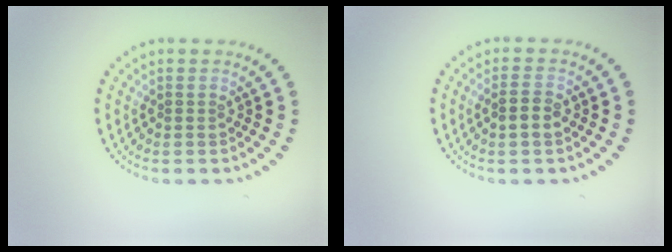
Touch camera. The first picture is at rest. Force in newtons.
{"total": 1.9, "press": 1.9, "slide": 0.2}